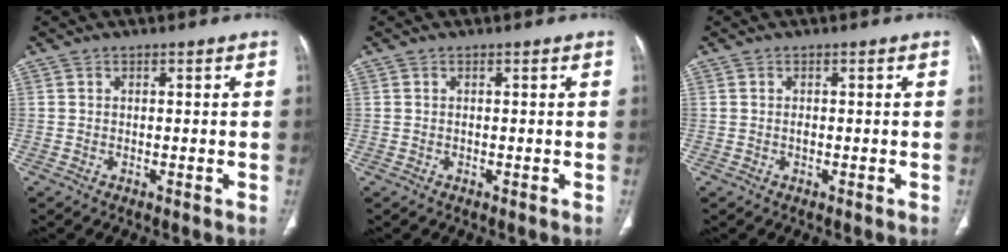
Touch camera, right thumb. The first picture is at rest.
{"total": 0.0}
{"total": 0.7, "force": [-0.1, 0.4, 0.6], "torque": [-0.011, 0.000, -0.003]}